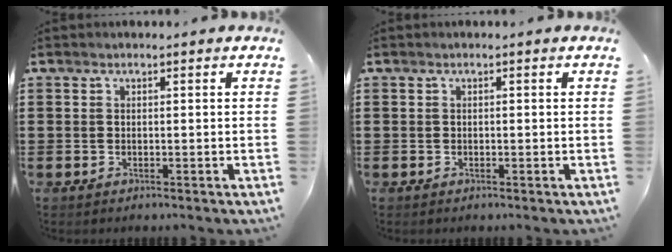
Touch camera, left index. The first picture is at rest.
{"total": 0.0}